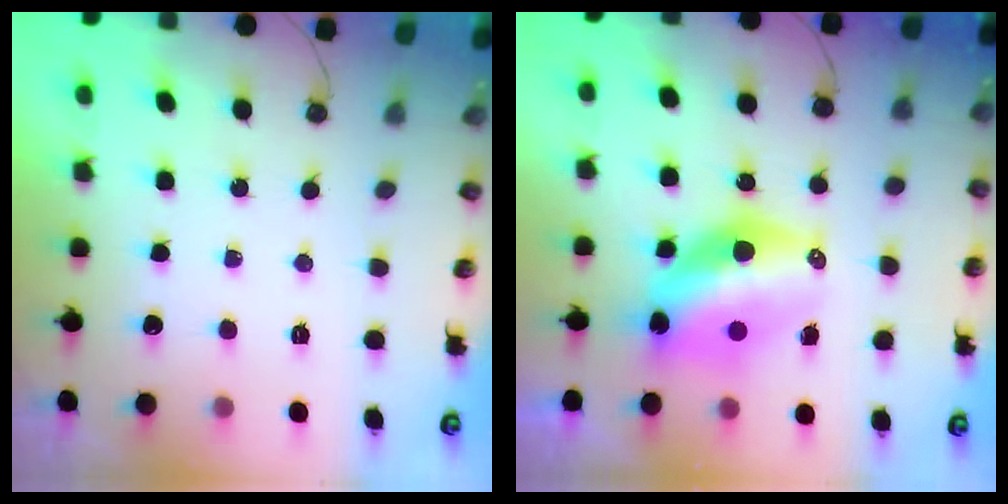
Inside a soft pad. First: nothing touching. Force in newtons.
{"total": 12.8, "press": 12.8, "slide": 1.2}